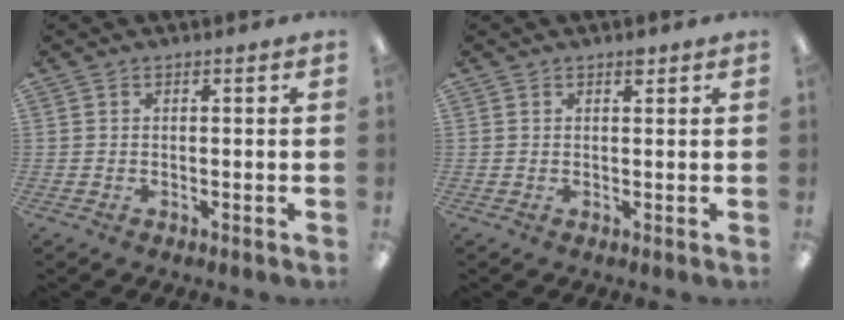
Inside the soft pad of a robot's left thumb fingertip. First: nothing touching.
{"total": 1.4, "force": [1.1, 0.5, 0.7], "torque": [0.000, -0.006, 0.016]}